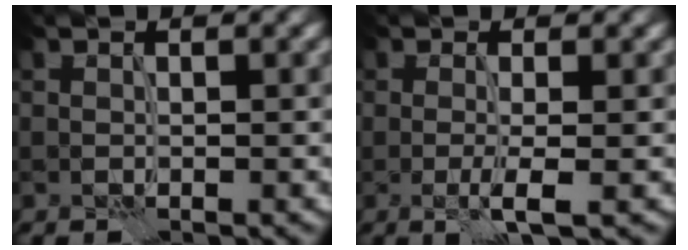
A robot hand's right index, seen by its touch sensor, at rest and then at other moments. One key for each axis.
{"total": 2.1, "fx": -0.6, "fy": 0.1, "fz": 2.0, "tx": -0.040, "ty": -0.005, "tz": -0.013}